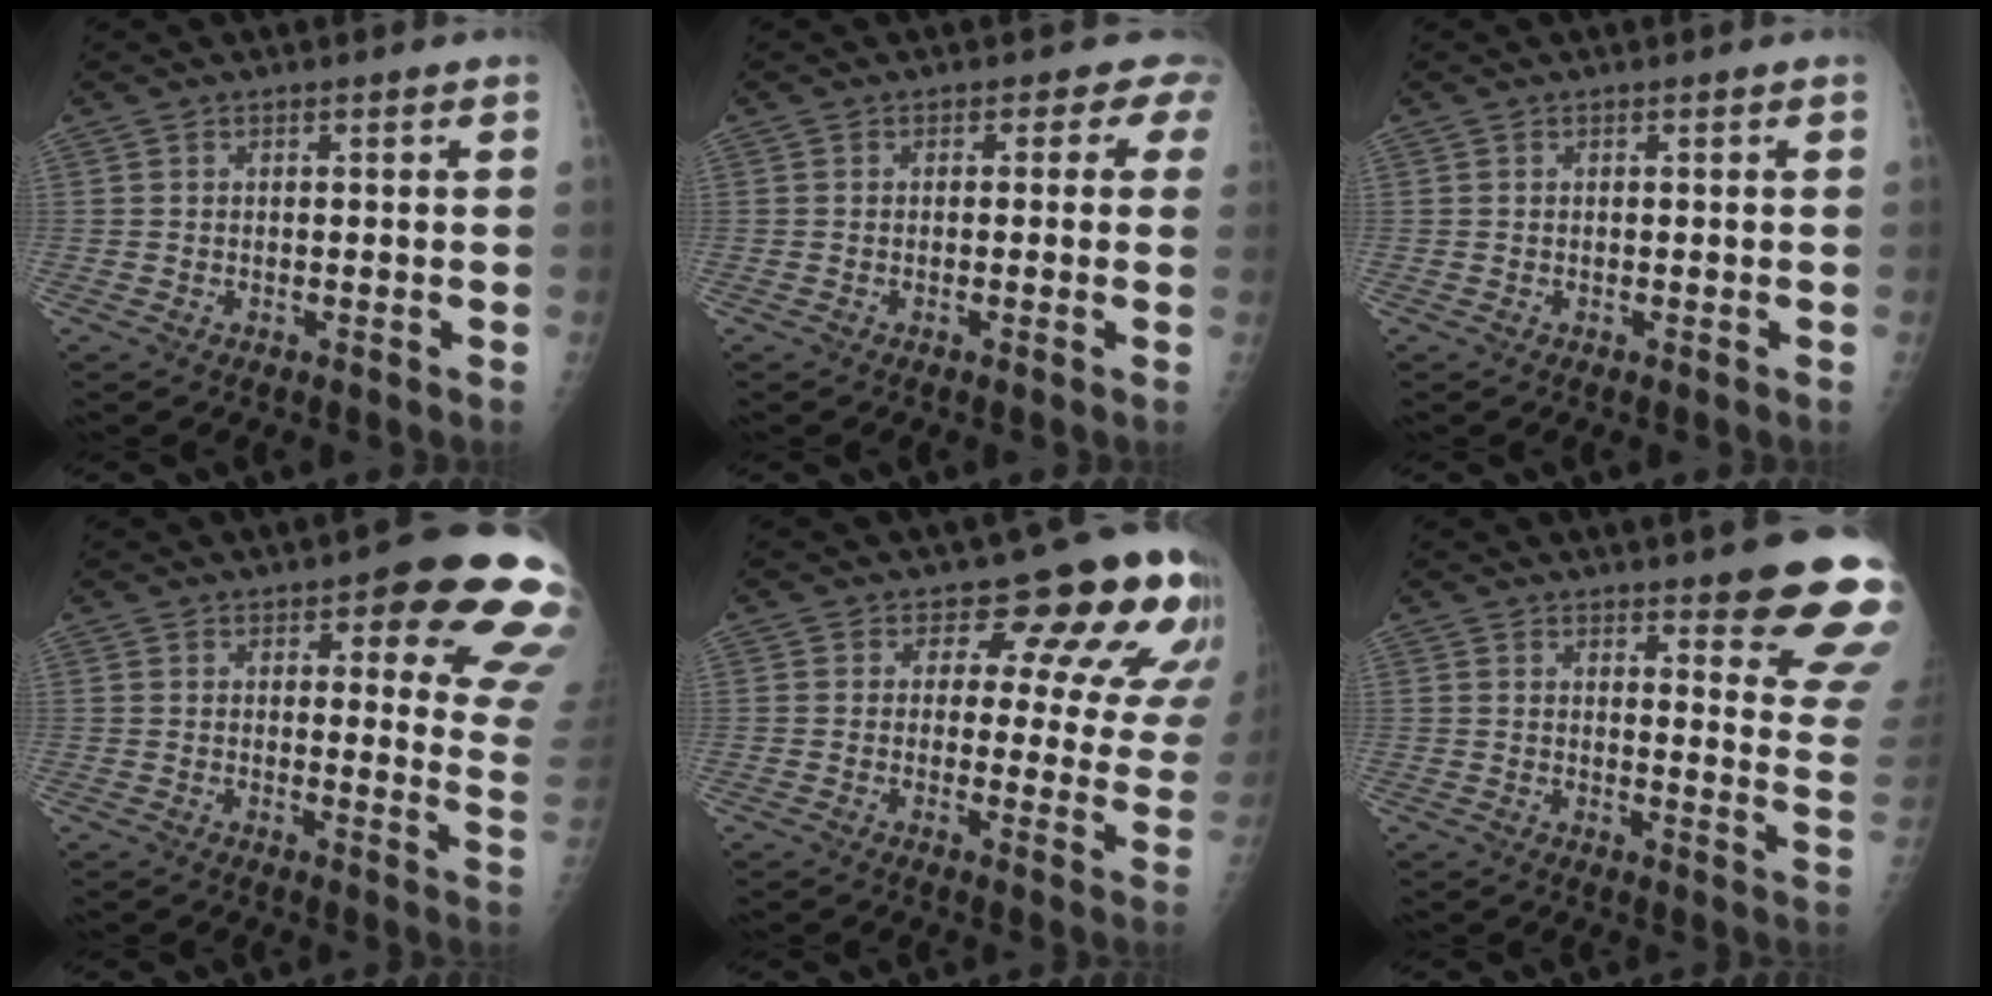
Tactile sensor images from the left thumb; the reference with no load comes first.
{"total": 2.2, "force": [1.1, 1.8, 0.4], "torque": [0.019, -0.003, -0.014]}
{"total": 0.0}
{"total": 17.0, "force": [9.7, 5.3, 12.9], "torque": [-0.108, -0.049, 0.098]}
{"total": 14.0, "force": [9.6, 6.7, 7.6], "torque": [-0.033, -0.054, 0.089]}
{"total": 17.8, "force": [13.3, 3.3, 11.3], "torque": [-0.111, -0.086, 0.152]}